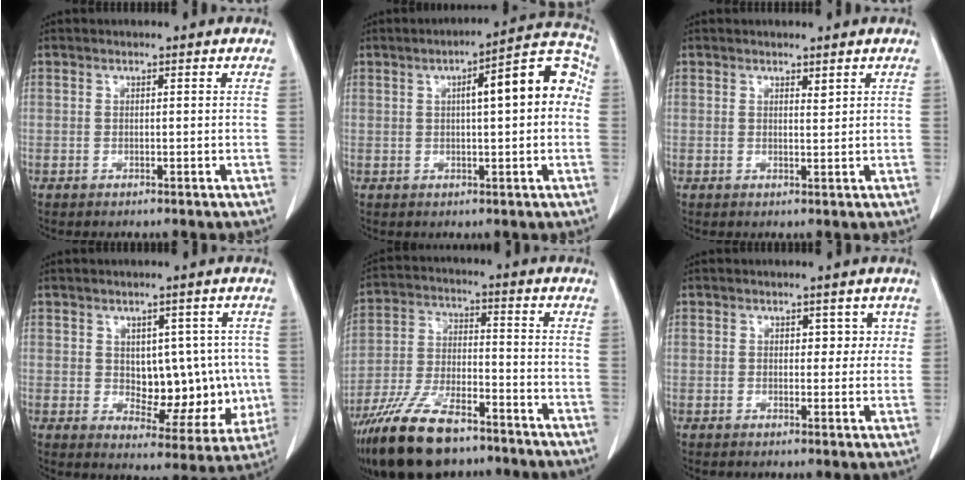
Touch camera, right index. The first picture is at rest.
{"total": 11.3, "force": [1.6, 2.4, 10.9], "torque": [-0.141, 0.041, 0.017]}
{"total": 0.9, "force": [0.7, 0.2, 0.5], "torque": [-0.011, -0.007, 0.012]}
{"total": 10.1, "force": [0.4, 6.1, 8.0], "torque": [-0.082, 0.012, 0.026]}
{"total": 15.1, "force": [-11.0, 4.8, 9.1], "torque": [-0.190, -0.018, -0.201]}
{"total": 3.0, "force": [1.1, 2.1, 2.0], "torque": [-0.008, 0.007, 0.012]}